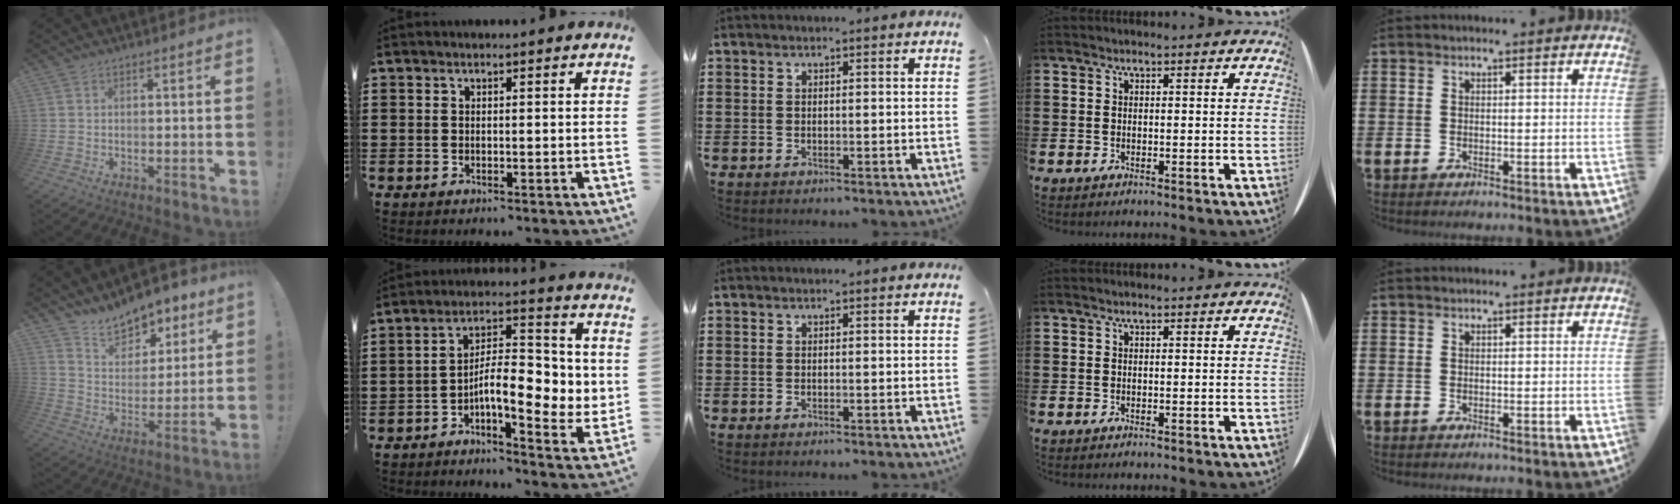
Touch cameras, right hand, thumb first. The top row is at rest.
{"thumb": {"total": 11.6, "force": [10.1, 5.1, 2.7], "torque": [-0.044, -0.080, 0.188]}, "index": {"total": 9.3, "force": [-0.9, 4.2, 8.3], "torque": [-0.121, -0.004, -0.024]}}